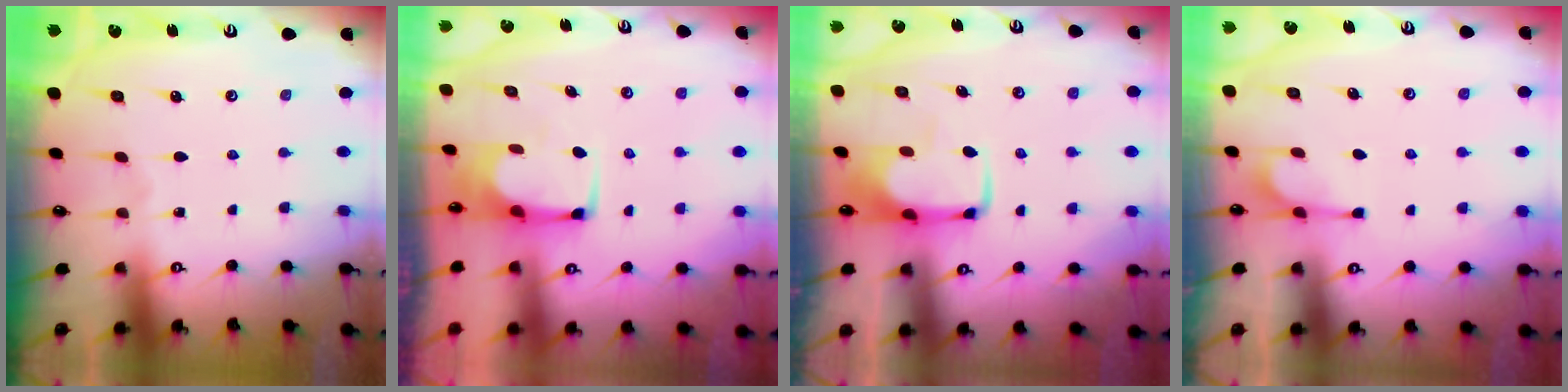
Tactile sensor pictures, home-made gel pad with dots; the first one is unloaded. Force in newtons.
{"total": 2.1, "press": 2.1, "slide": 0.1}
{"total": 1.8, "press": 1.7, "slide": 0.5}
{"total": 2.4, "press": 2.2, "slide": 1.0}